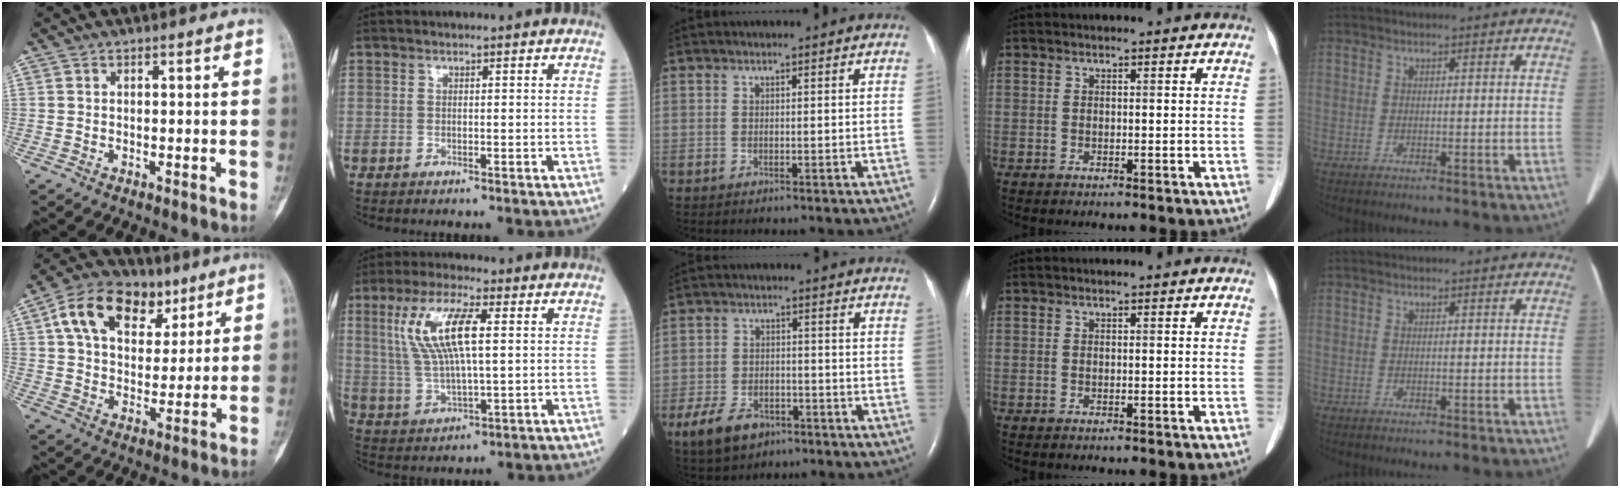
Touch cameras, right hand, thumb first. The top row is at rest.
{"thumb": {"total": 17.2, "force": [8.0, 11.2, 10.3], "torque": [-0.141, -0.005, 0.135]}, "index": {"total": 11.5, "force": [3.0, 2.6, 10.8], "torque": [-0.231, 0.012, 0.062]}, "middle": {"total": 7.6, "force": [-4.6, 4.5, 4.0], "torque": [-0.083, -0.003, -0.074]}}